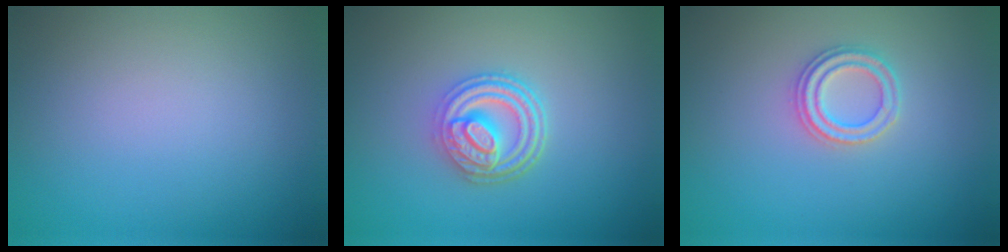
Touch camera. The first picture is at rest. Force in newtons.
{"total": 4.6, "press": 3.6, "slide": 3.0}
{"total": 2.2, "press": 2.2, "slide": 0.3}